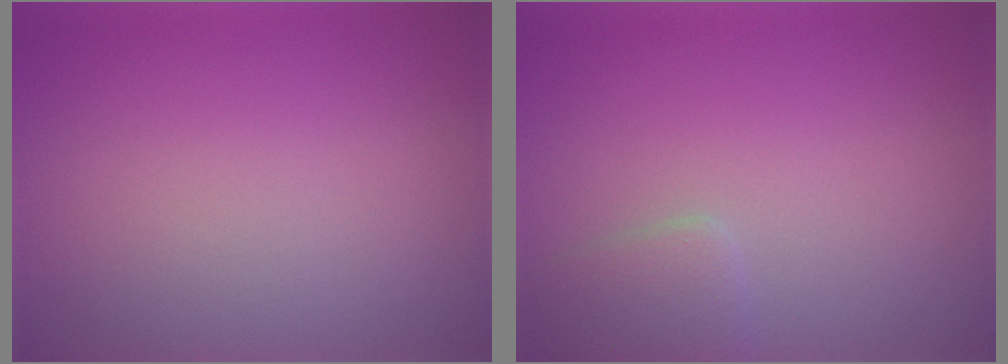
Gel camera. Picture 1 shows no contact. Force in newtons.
{"total": 1.9, "press": 1.9, "slide": 0.1}